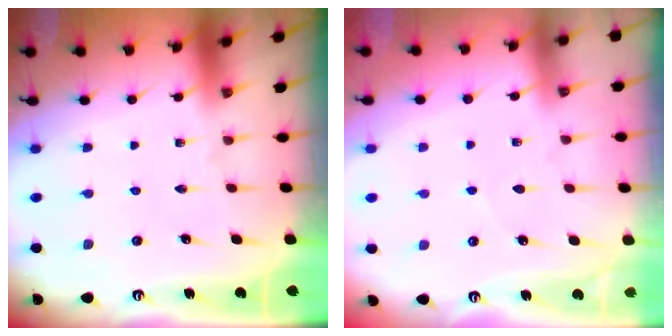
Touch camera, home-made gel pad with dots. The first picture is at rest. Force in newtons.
{"total": 3.6, "press": 3.5, "slide": 0.4}